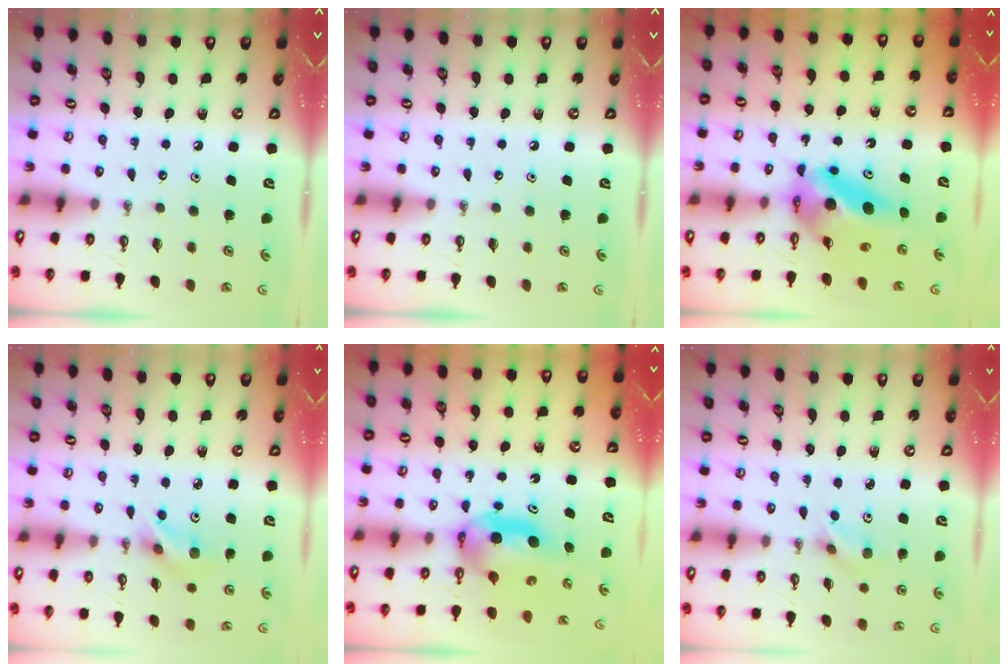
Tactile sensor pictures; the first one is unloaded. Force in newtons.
{"total": 0.0}
{"total": 13.2, "press": 11.0, "slide": 7.2}
{"total": 6.0, "press": 4.4, "slide": 4.1}
{"total": 8.4, "press": 5.6, "slide": 6.4}
{"total": 2.9, "press": 2.7, "slide": 1.2}